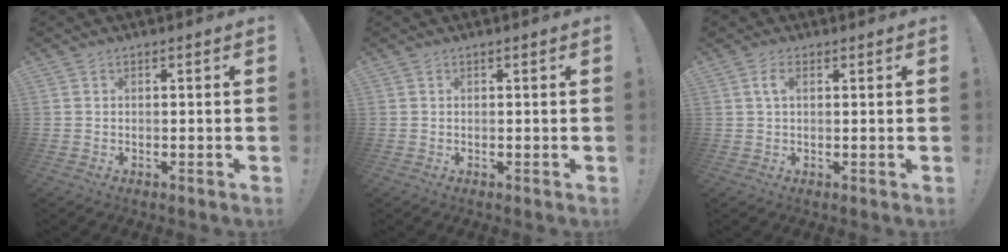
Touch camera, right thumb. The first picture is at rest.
{"total": 0.0}
{"total": 3.9, "force": [1.5, 2.0, 3.0], "torque": [-0.054, 0.003, 0.025]}